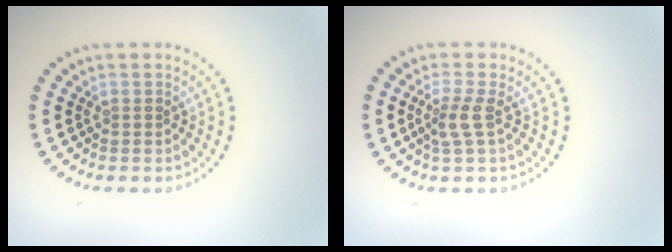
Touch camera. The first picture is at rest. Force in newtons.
{"total": 2.1, "press": 1.6, "slide": 1.3}